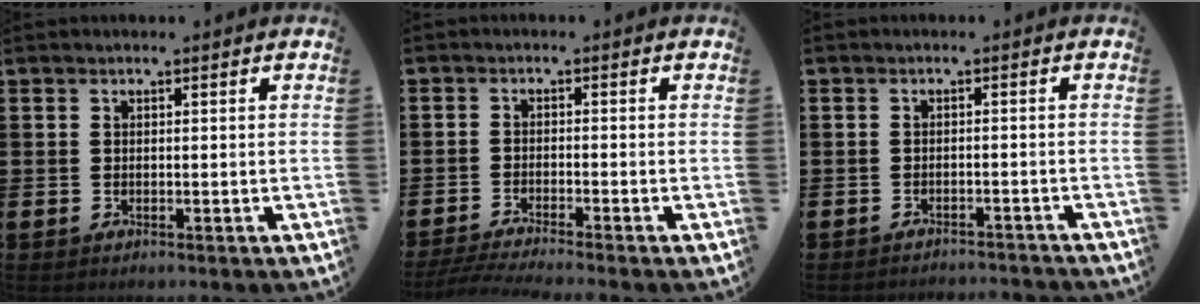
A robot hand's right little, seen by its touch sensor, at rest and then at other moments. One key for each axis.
{"total": 2.6, "fx": -2.2, "fy": -0.1, "fz": 1.4, "tx": -0.021, "ty": -0.001, "tz": -0.040}
{"total": 1.3, "fx": -1.3, "fy": -0.1, "fz": -0.1, "tx": -0.001, "ty": 0.004, "tz": -0.027}